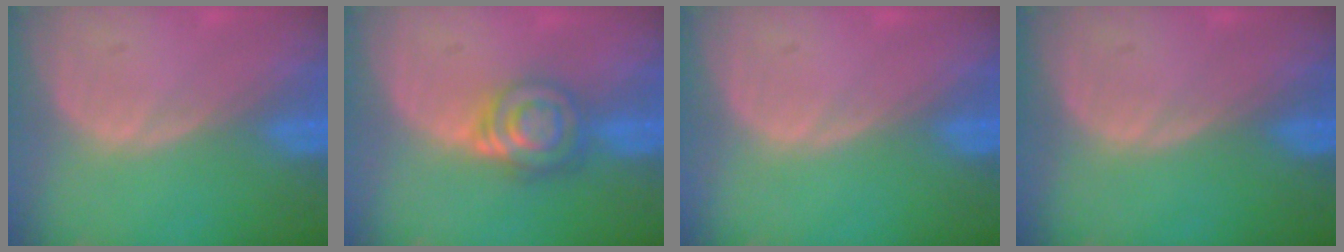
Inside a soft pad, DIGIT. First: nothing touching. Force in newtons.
{"total": 6.6, "press": 5.6, "slide": 3.4}
{"total": 0.0}
{"total": 0.0}